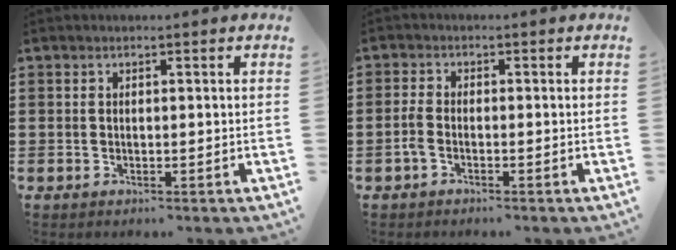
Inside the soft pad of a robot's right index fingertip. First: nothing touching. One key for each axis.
{"total": 1.8, "fx": -1.0, "fy": 0.6, "fz": 1.4, "tx": -0.041, "ty": -0.005, "tz": -0.023}